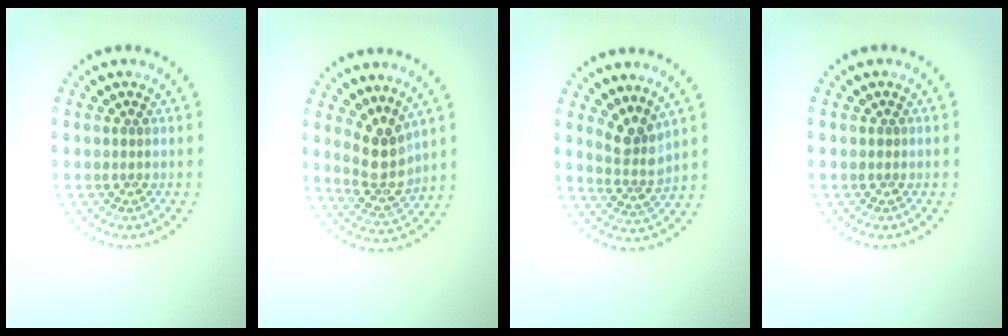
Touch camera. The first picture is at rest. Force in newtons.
{"total": 3.7, "press": 3.3, "slide": 1.7}
{"total": 2.8, "press": 2.0, "slide": 2.0}
{"total": 0.5, "press": 0.4, "slide": 0.4}